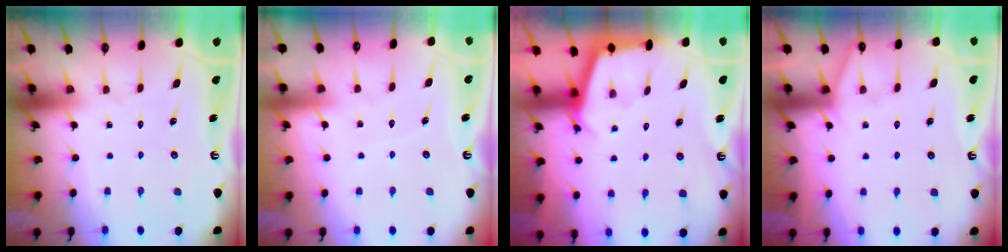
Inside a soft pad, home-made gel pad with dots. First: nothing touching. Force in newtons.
{"total": 2.4, "press": 2.4, "slide": 0.4}
{"total": 2.9, "press": 2.9, "slide": 0.4}
{"total": 3.9, "press": 3.9, "slide": 0.6}